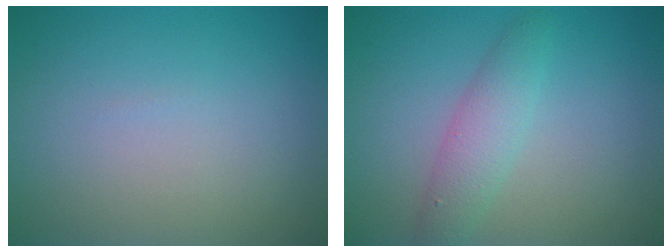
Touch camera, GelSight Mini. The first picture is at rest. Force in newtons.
{"total": 2.8, "press": 2.8, "slide": 0.1}